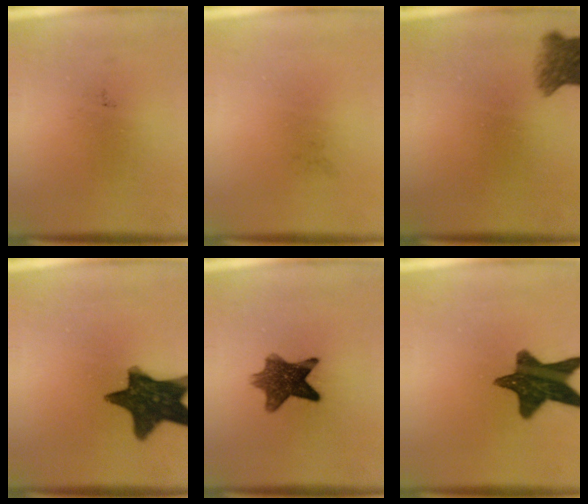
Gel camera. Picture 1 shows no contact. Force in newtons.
{"total": 0.0}
{"total": 5.0}
{"total": 14.4}
{"total": 8.9}
{"total": 13.5}